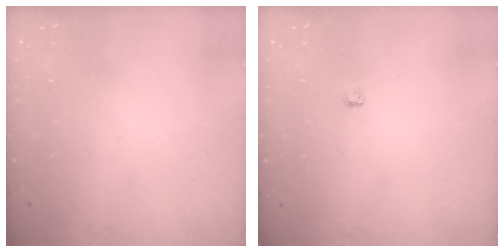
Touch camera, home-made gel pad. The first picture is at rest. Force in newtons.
{"total": 2.8, "press": 2.8, "slide": 0.4}